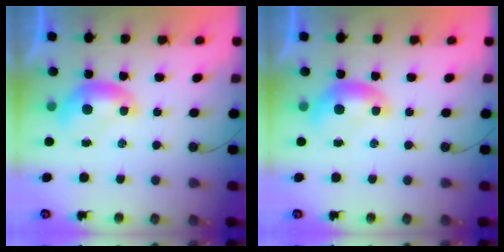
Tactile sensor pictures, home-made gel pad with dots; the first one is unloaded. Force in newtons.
{"total": 0.0}